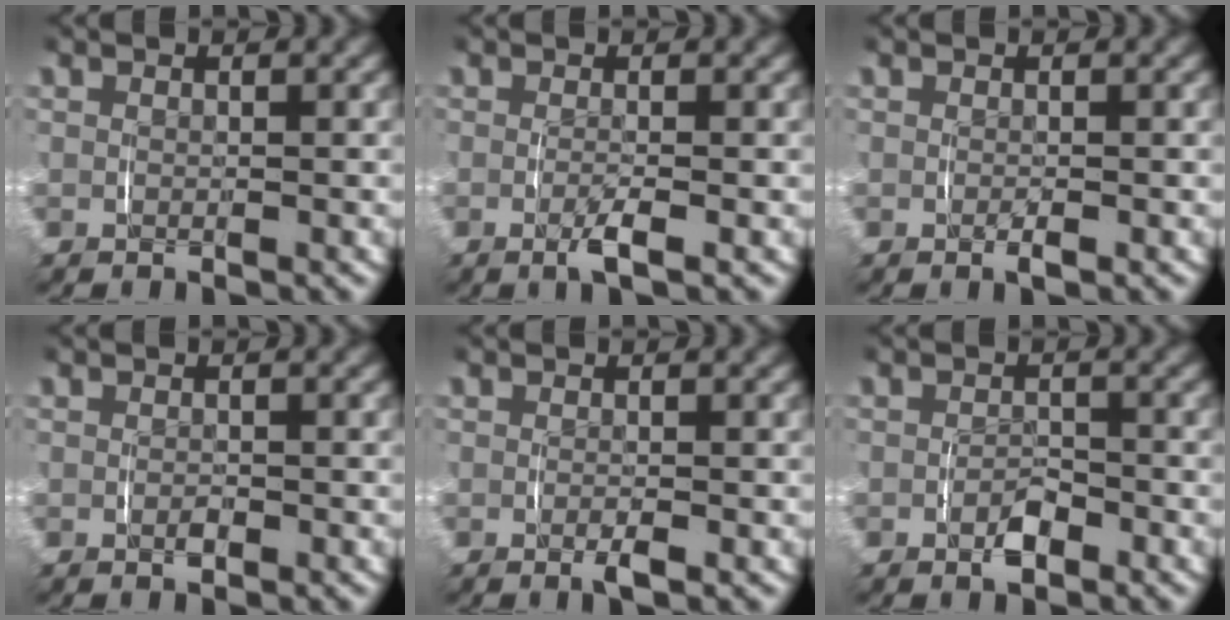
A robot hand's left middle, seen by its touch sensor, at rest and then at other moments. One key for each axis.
{"total": 1.6, "fx": -0.7, "fy": 0.1, "fz": 1.4, "tx": -0.034, "ty": -0.007, "tz": -0.009}
{"total": 0.6, "fx": -0.3, "fy": 0.1, "fz": 0.5, "tx": -0.012, "ty": 0.001, "tz": -0.006}
{"total": 0.8, "fx": -0.4, "fy": 0.4, "fz": 0.5, "tx": -0.011, "ty": -0.003, "tz": -0.007}
{"total": 1.0, "fx": -0.5, "fy": 0.1, "fz": 0.9, "tx": -0.017, "ty": 0.000, "tz": -0.008}
{"total": 2.0, "fx": -1.3, "fy": 1.1, "fz": 1.1, "tx": -0.016, "ty": 0.000, "tz": -0.022}